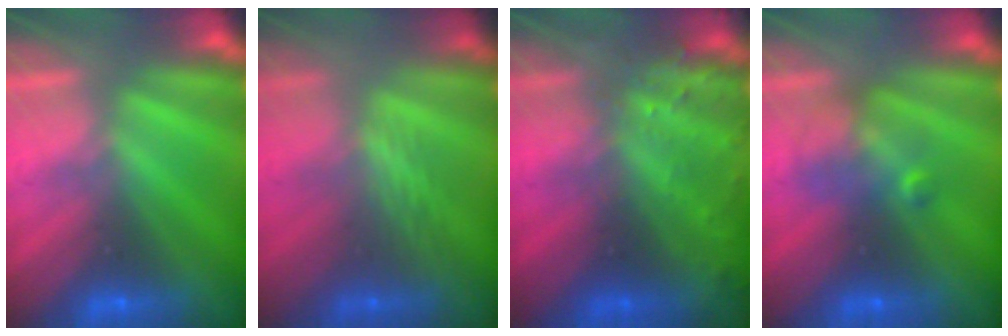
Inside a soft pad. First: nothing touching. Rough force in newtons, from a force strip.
{"total": 2.4}
{"total": 7.9}
{"total": 2.4}